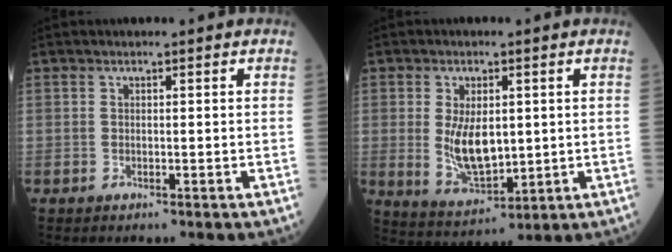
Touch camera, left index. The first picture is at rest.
{"total": 8.0, "force": [0.6, 3.8, 7.1], "torque": [-0.142, -0.009, 0.023]}